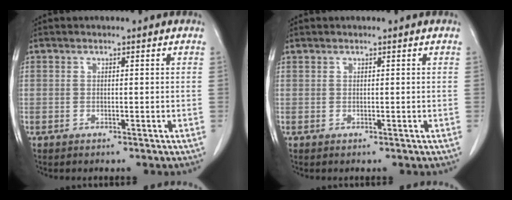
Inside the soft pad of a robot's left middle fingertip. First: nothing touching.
{"total": 0.0}